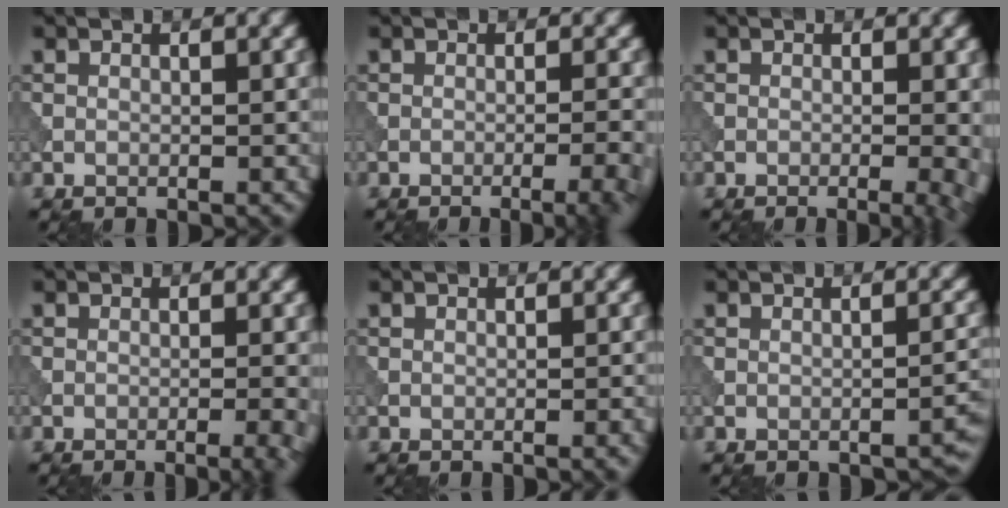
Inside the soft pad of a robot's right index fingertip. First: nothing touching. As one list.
[{"total": 5.5, "force": [-2.5, 1.9, 4.5], "torque": [-0.032, 0.016, -0.032]}, {"total": 4.5, "force": [-1.0, 1.5, 4.1], "torque": [-0.038, -0.002, -0.011]}, {"total": 3.7, "force": [-1.2, 1.3, 3.3], "torque": [-0.022, 0.008, -0.018]}, {"total": 0.7, "force": [-0.3, 0.1, 0.7], "torque": [-0.007, 0.002, -0.007]}, {"total": 1.8, "force": [-1.3, 0.4, 1.1], "torque": [-0.010, 0.005, -0.019]}]